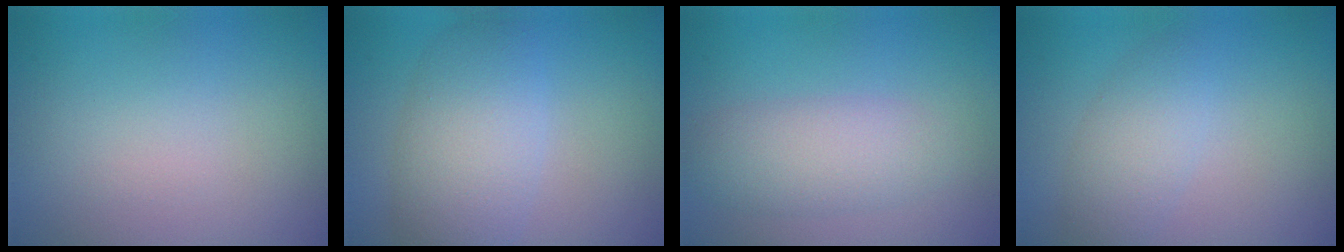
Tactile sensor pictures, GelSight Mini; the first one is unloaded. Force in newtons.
{"total": 5.6, "press": 5.6, "slide": 0.3}
{"total": 3.6, "press": 3.6, "slide": 0.1}
{"total": 2.8, "press": 2.8, "slide": 0.1}